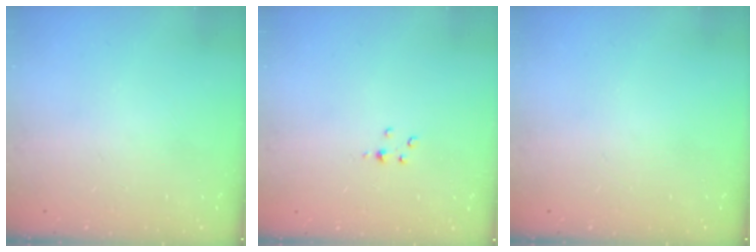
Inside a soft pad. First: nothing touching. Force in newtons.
{"total": 2.2, "press": 2.2, "slide": 0.4}
{"total": 0.0}